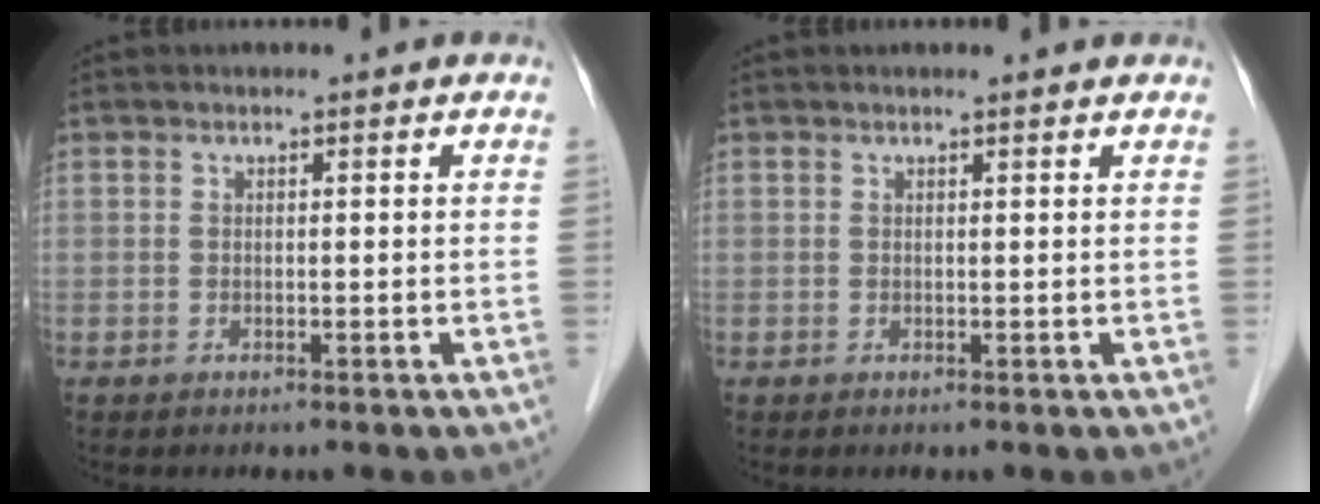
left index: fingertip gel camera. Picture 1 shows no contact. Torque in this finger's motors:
{"motor_torque": [0.91, -1.10, 0.09, 0.00]}